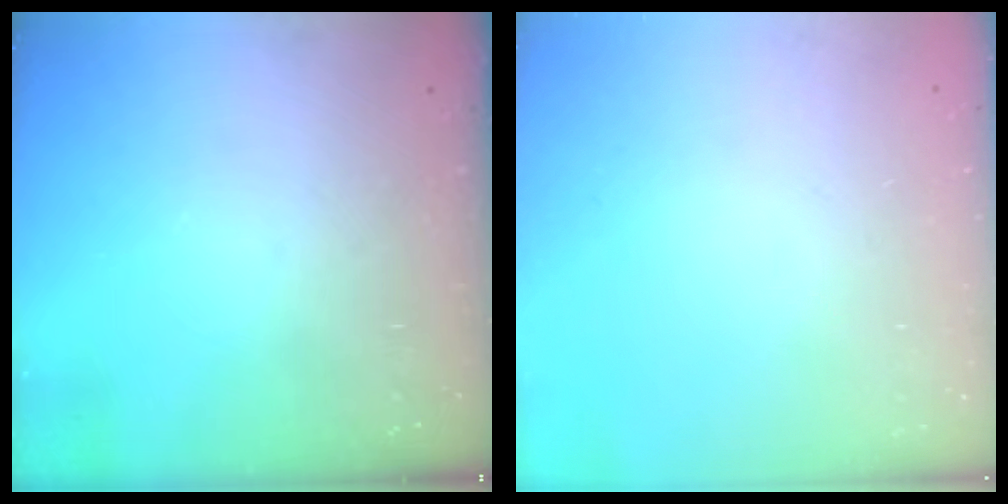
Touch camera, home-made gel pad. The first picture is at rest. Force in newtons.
{"total": 1.6, "press": 1.6, "slide": 0.1}